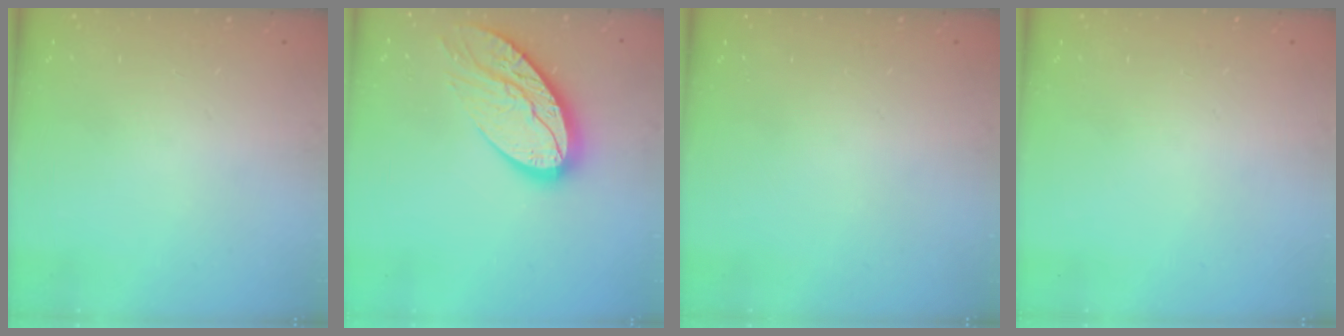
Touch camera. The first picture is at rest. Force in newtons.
{"total": 15.3, "press": 15.2, "slide": 0.9}
{"total": 0.0}
{"total": 0.0}